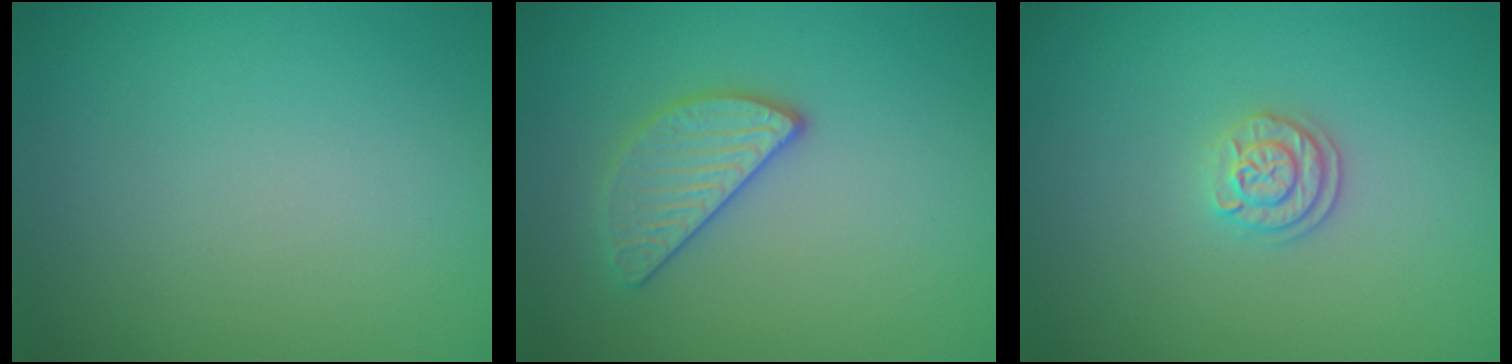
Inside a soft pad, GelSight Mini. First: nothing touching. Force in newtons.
{"total": 2.8, "press": 2.6, "slide": 0.9}
{"total": 2.0, "press": 1.9, "slide": 0.8}